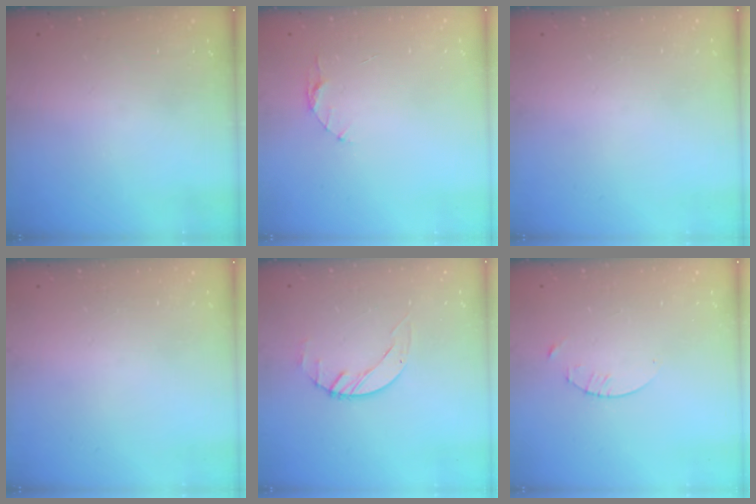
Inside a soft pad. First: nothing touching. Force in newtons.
{"total": 3.5, "press": 3.5, "slide": 0.3}
{"total": 0.0}
{"total": 0.0}
{"total": 1.4, "press": 1.4, "slide": 0.2}
{"total": 1.7, "press": 1.6, "slide": 0.2}